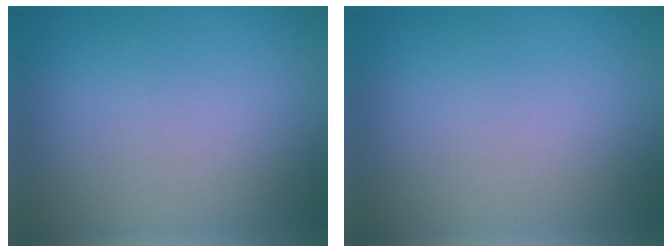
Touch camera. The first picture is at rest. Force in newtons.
{"total": 0.0}